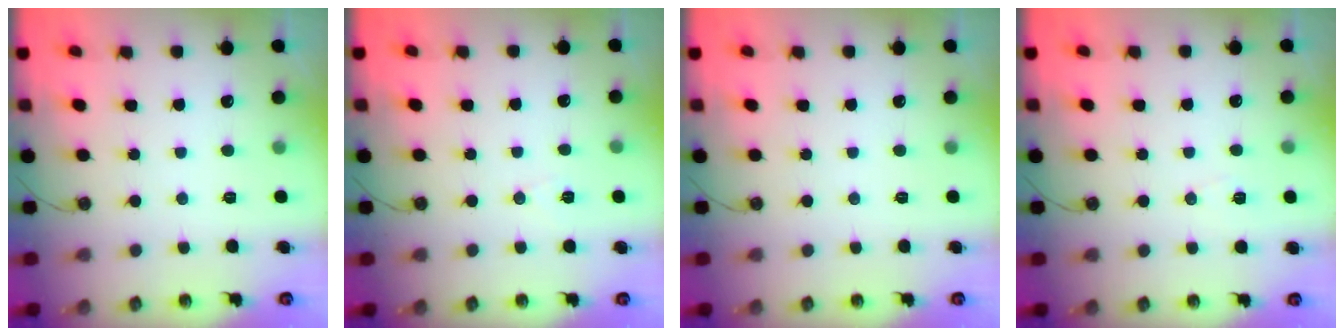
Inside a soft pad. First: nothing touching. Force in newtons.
{"total": 4.5, "press": 2.6, "slide": 3.7}
{"total": 0.0}
{"total": 5.3, "press": 4.8, "slide": 2.2}